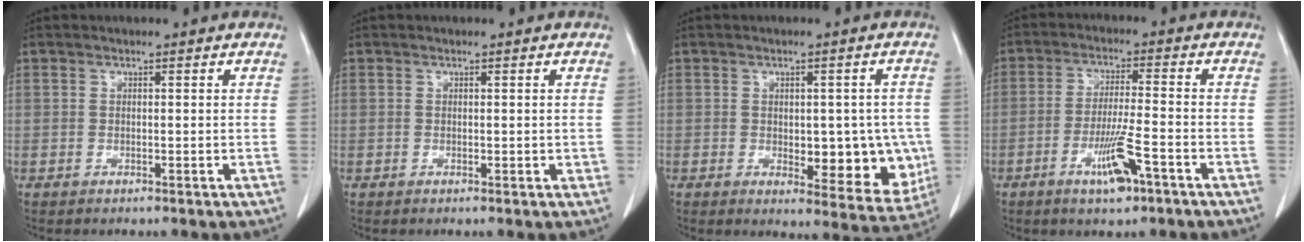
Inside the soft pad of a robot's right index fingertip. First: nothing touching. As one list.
[{"total": 0.6, "force": [0.1, 0.4, 0.4], "torque": [-0.003, 0.000, 0.001]}, {"total": 11.5, "force": [-1.1, 5.7, 9.9], "torque": [-0.114, -0.002, 0.003]}, {"total": 7.4, "force": [-3.9, 0.7, 6.2], "torque": [-0.117, -0.008, -0.065]}]